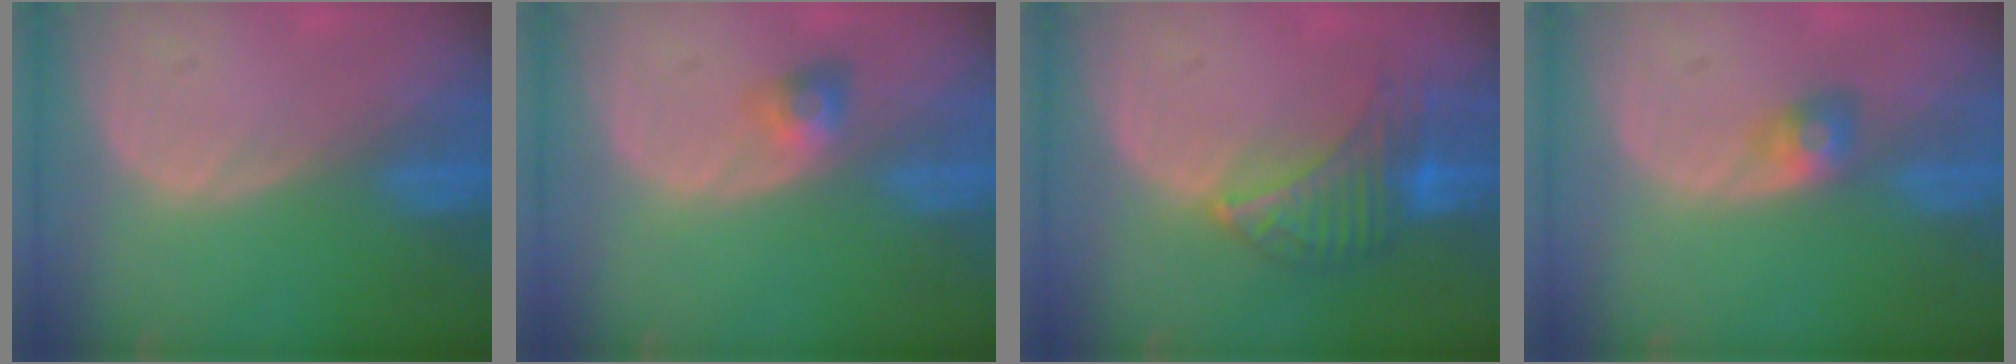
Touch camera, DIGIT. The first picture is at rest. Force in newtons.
{"total": 3.0, "press": 2.7, "slide": 1.3}
{"total": 7.1, "press": 6.7, "slide": 2.4}
{"total": 3.0, "press": 2.6, "slide": 1.4}